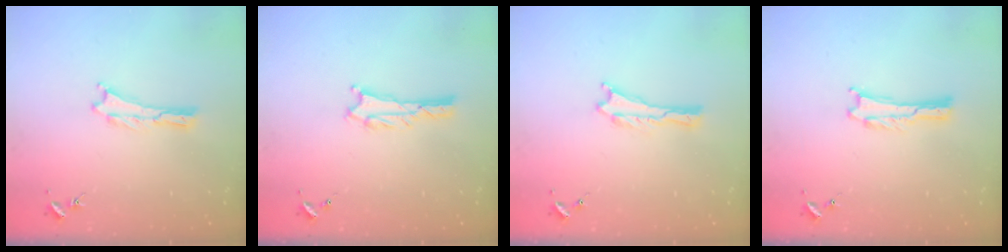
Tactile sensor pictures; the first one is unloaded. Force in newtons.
{"total": 2.0, "press": 2.0, "slide": 0.3}
{"total": 0.0}
{"total": 0.0}